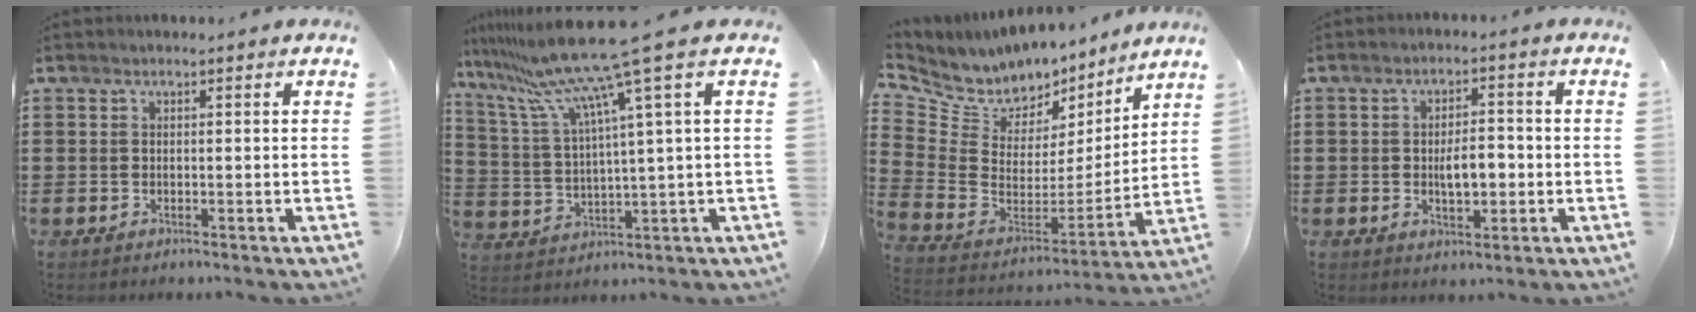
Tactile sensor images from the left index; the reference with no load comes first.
{"total": 12.2, "force": [8.2, -0.9, 8.9], "torque": [-0.219, -0.048, 0.126]}
{"total": 7.3, "force": [6.2, 3.7, 1.2], "torque": [-0.070, -0.054, 0.113]}
{"total": 4.8, "force": [-0.7, 2.2, 4.3], "torque": [-0.063, 0.000, -0.020]}